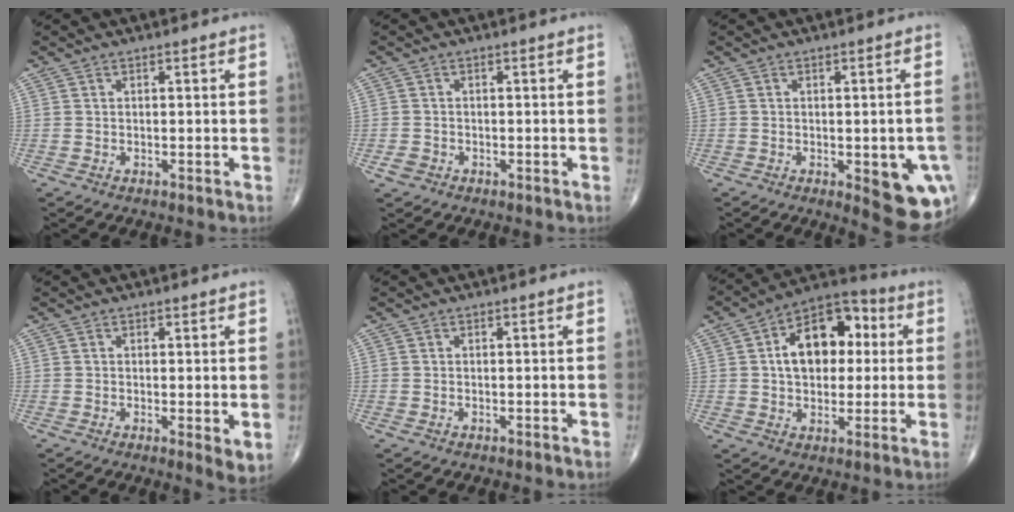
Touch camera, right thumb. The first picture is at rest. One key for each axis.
{"total": 1.8, "fx": -0.8, "fy": 1.4, "fz": 0.6, "tx": -0.012, "ty": 0.006, "tz": -0.014}
{"total": 11.1, "fx": -3.1, "fy": 4.2, "fz": 9.8, "tx": -0.097, "ty": -0.006, "tz": -0.024}
{"total": 3.2, "fx": 0.0, "fy": 1.0, "fz": 3.1, "tx": -0.048, "ty": -0.013, "tz": -0.002}
{"total": 0.0}
{"total": 15.2, "fx": 2.4, "fy": 9.9, "fz": 11.4, "tx": -0.137, "ty": 0.024, "tz": 0.028}